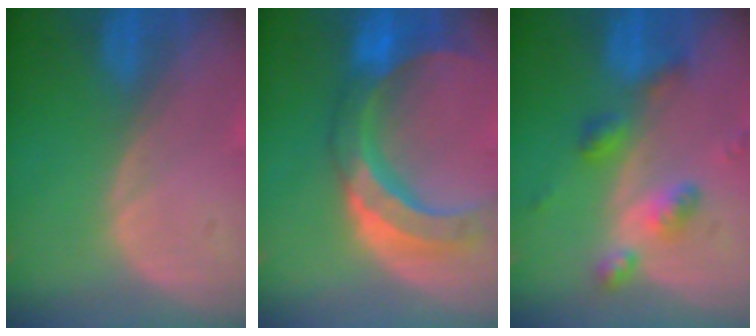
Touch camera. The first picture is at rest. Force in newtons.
{"total": 11.5, "press": 9.7, "slide": 6.1}
{"total": 6.2, "press": 5.5, "slide": 3.0}